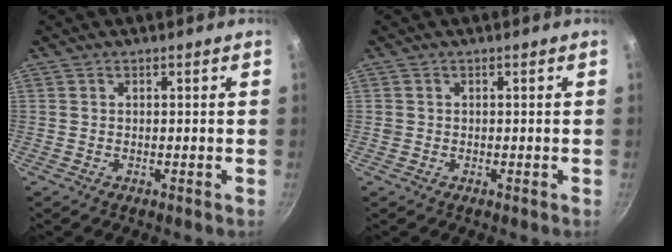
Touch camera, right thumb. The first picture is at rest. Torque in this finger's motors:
{"motor_torque": [-0.04, 0.30, 0.14, 0.50, -0.01]}